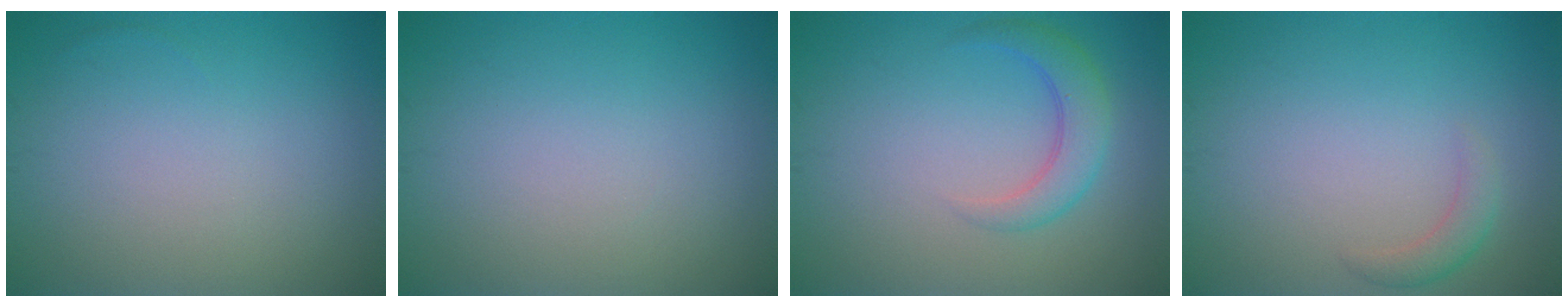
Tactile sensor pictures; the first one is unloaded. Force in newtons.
{"total": 0.0}
{"total": 3.1, "press": 3.1, "slide": 0.1}
{"total": 1.5, "press": 1.5, "slide": 0.1}